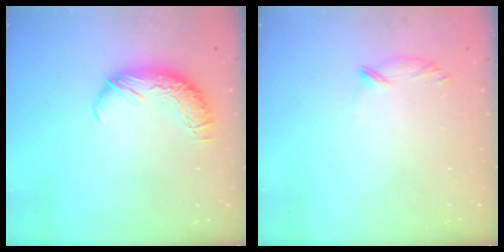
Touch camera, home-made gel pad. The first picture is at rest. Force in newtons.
{"total": 6.5, "press": 6.4, "slide": 0.9}